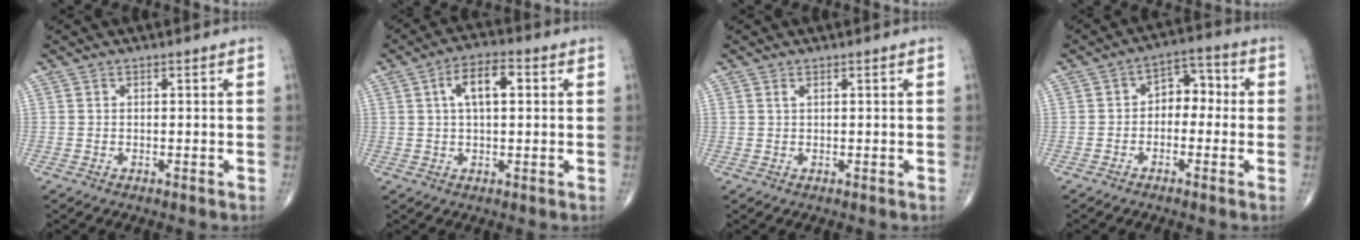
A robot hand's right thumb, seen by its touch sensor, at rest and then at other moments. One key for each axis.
{"total": 7.5, "fx": 1.8, "fy": 3.4, "fz": 6.5, "tx": -0.108, "ty": 0.013, "tz": 0.025}
{"total": 0.6, "fx": 0.4, "fy": 0.2, "fz": 0.5, "tx": -0.009, "ty": 0.004, "tz": 0.010}
{"total": 6.3, "fx": -0.6, "fy": 4.4, "fz": 4.5, "tx": -0.035, "ty": 0.032, "tz": -0.025}